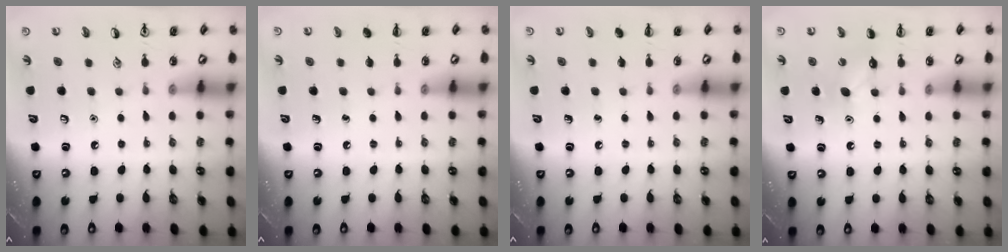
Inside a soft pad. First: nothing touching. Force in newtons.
{"total": 0.0}
{"total": 0.0}
{"total": 5.4, "press": 5.1, "slide": 1.5}